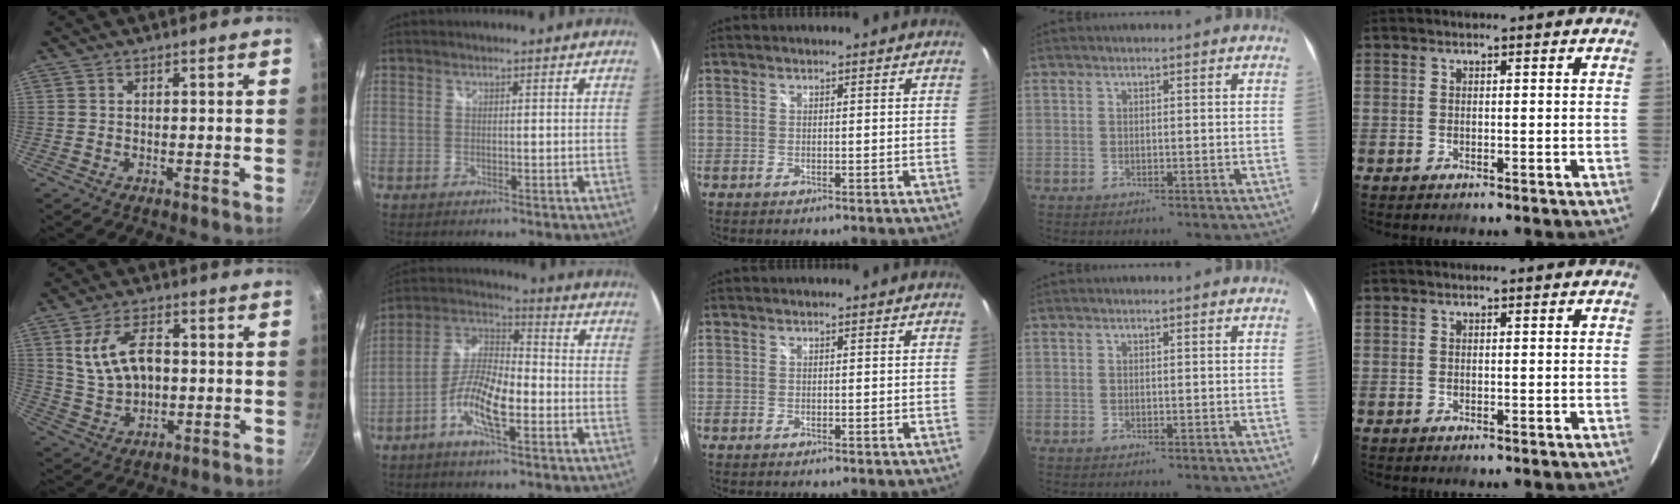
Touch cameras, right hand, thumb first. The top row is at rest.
{"thumb": {"total": 11.1, "force": [1.7, 6.8, 8.6], "torque": [-0.144, -0.001, 0.038]}, "index": {"total": 10.2, "force": [-4.5, 3.0, 8.7], "torque": [-0.186, 0.004, -0.091]}}